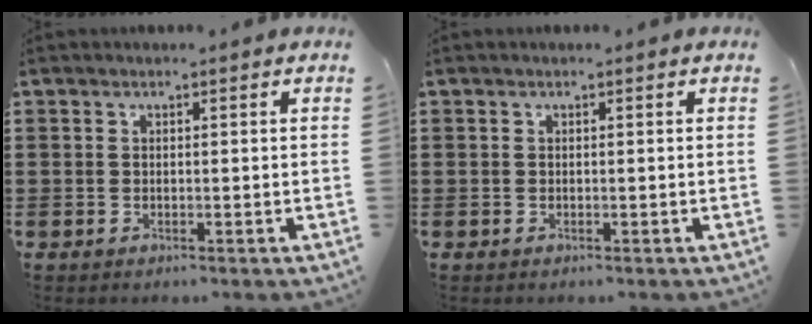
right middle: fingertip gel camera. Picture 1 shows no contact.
{"total": 0.0}